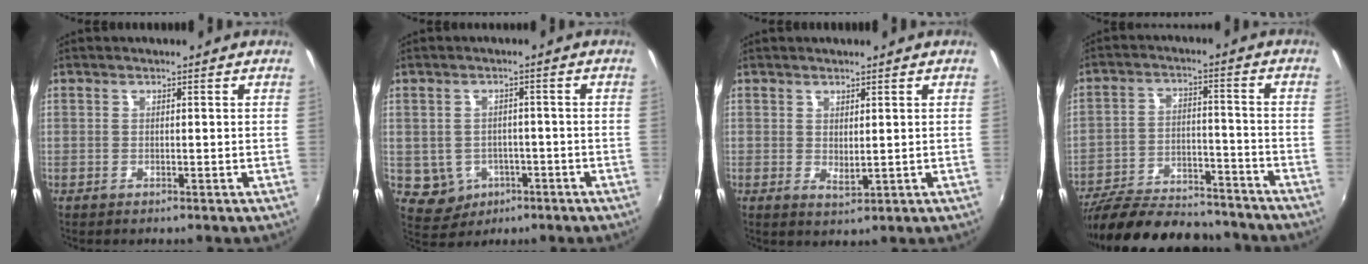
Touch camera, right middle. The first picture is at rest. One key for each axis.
{"total": 6.3, "fx": -2.2, "fy": 5.5, "fz": 1.9, "tx": -0.057, "ty": 0.005, "tz": -0.015}
{"total": 1.9, "fx": 0.7, "fy": 0.7, "fz": 1.6, "tx": -0.026, "ty": -0.004, "tz": 0.013}
{"total": 22.8, "fx": -19.7, "fy": 6.3, "fz": 9.5, "tx": -0.188, "ty": -0.014, "tz": -0.285}